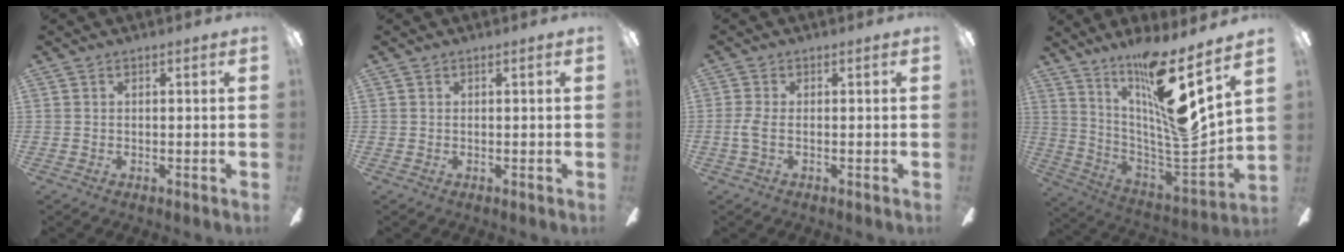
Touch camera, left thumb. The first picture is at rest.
{"total": 0.0}
{"total": 3.0, "force": [-0.6, 1.0, 2.8], "torque": [-0.057, 0.003, -0.012]}
{"total": 18.7, "force": [12.2, 1.8, 14.0], "torque": [-0.251, -0.100, 0.189]}